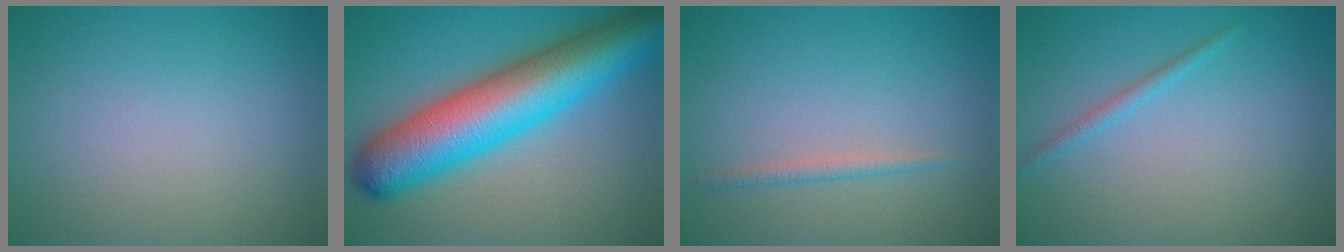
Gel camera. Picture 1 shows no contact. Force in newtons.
{"total": 12.3, "press": 12.3, "slide": 0.3}
{"total": 1.2, "press": 1.2, "slide": 0.0}
{"total": 1.0, "press": 1.0, "slide": 0.1}